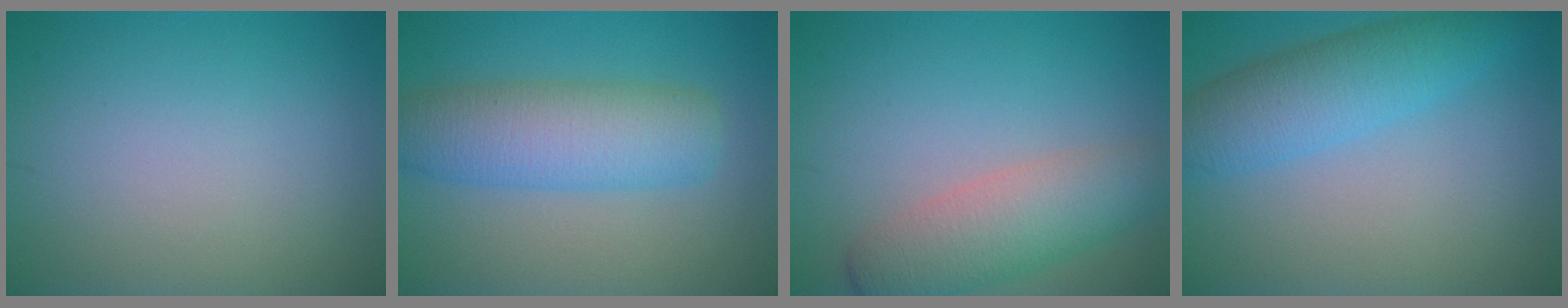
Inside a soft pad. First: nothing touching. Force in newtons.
{"total": 6.5, "press": 6.5, "slide": 0.2}
{"total": 4.5, "press": 4.5, "slide": 0.3}
{"total": 5.4, "press": 5.4, "slide": 0.3}